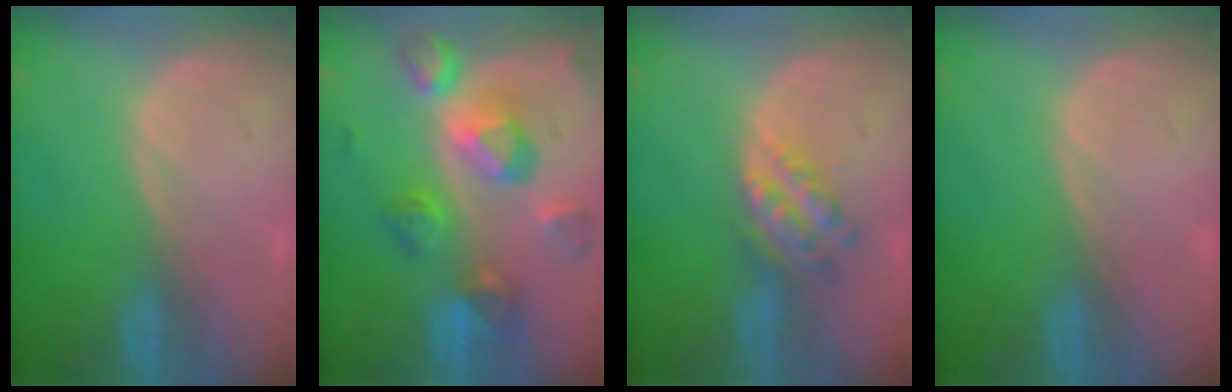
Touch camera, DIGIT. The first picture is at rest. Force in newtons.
{"total": 10.4, "press": 9.3, "slide": 4.7}
{"total": 5.3, "press": 4.9, "slide": 2.0}
{"total": 0.0}